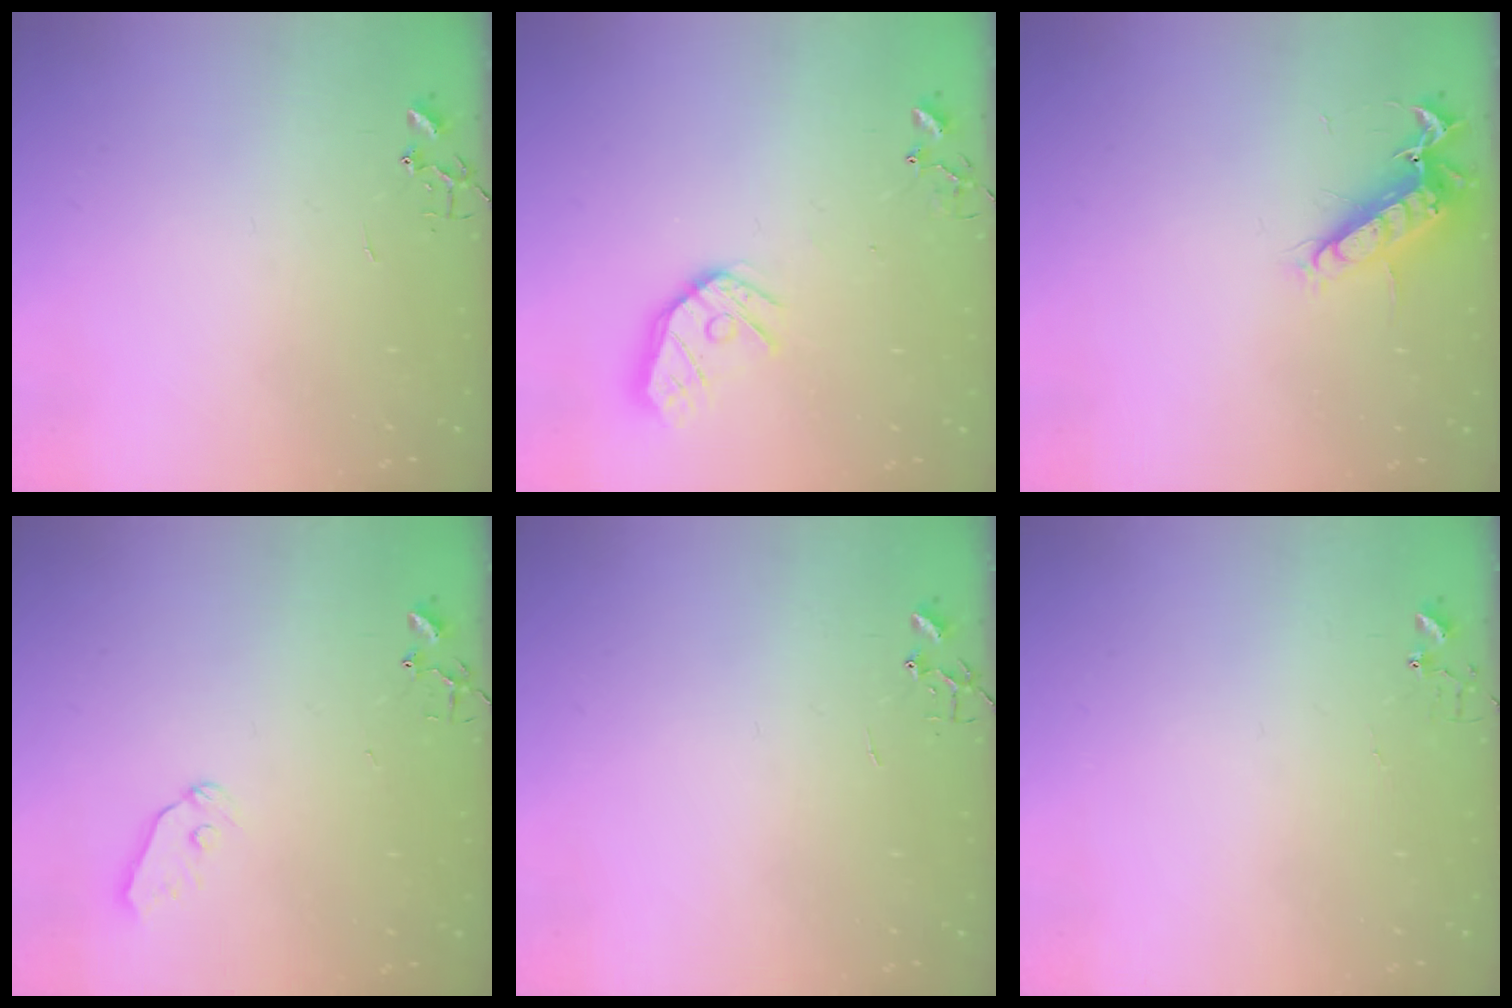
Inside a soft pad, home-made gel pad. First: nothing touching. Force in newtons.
{"total": 12.6, "press": 12.5, "slide": 1.4}
{"total": 12.9, "press": 12.8, "slide": 1.4}
{"total": 6.7, "press": 6.7, "slide": 0.8}
{"total": 0.0}
{"total": 3.9, "press": 3.9, "slide": 0.3}